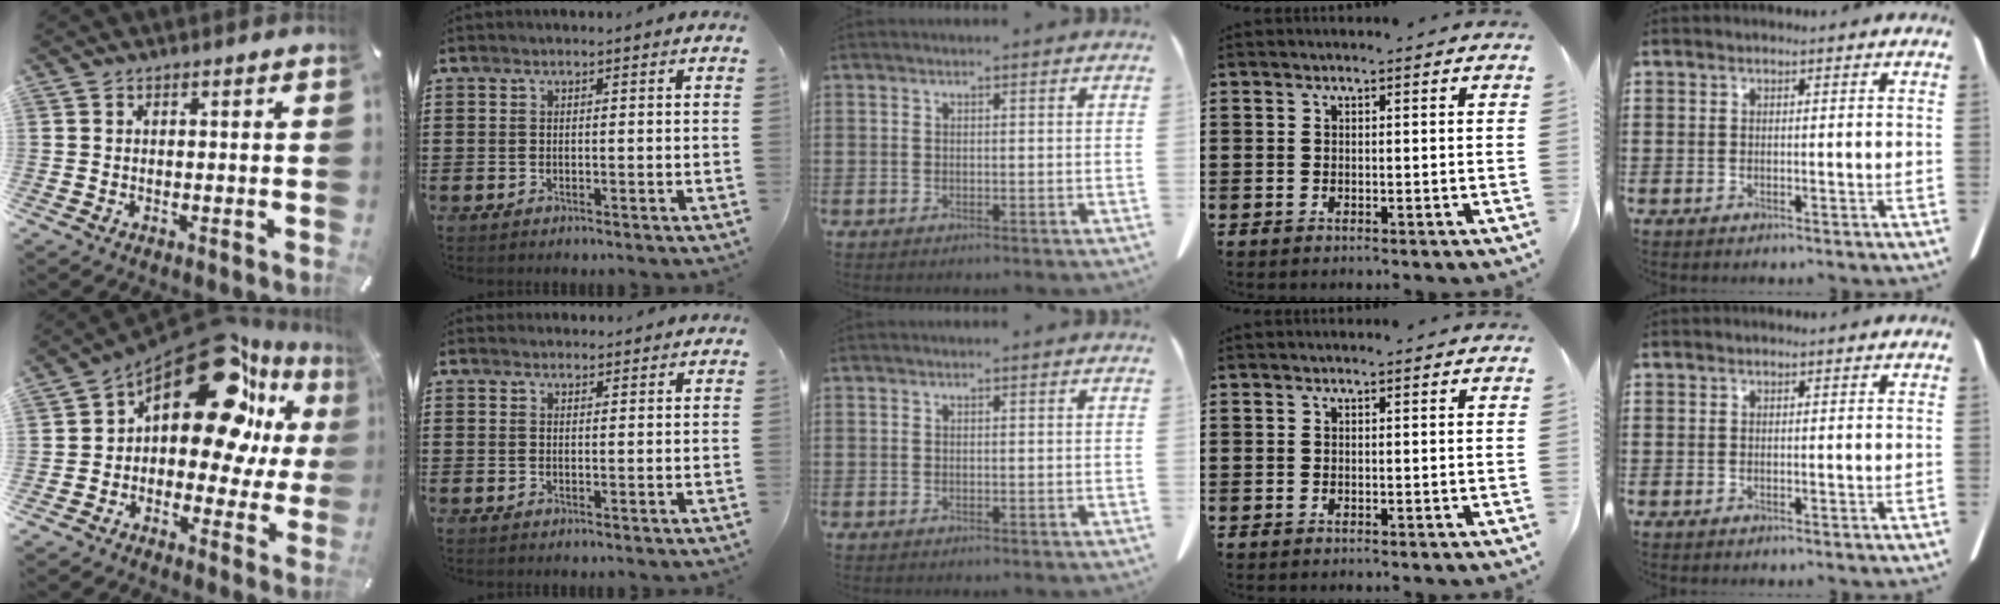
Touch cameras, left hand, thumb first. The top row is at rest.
{"thumb": {"total": 23.4, "force": [10.0, 12.6, 17.0], "torque": [-0.261, -0.065, 0.174]}, "index": {"total": 1.8, "force": [1.7, 0.4, 0.0], "torque": [-0.004, 0.002, 0.034]}}